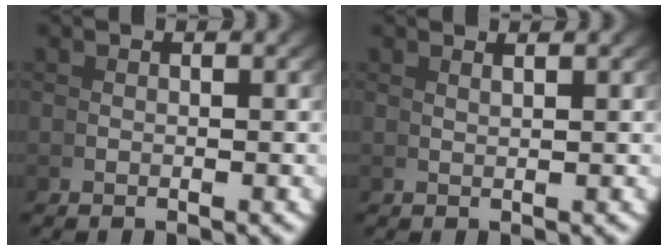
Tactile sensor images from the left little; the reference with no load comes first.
{"total": 1.5, "force": [1.1, -1.0, 0.0], "torque": [0.007, 0.003, 0.022]}